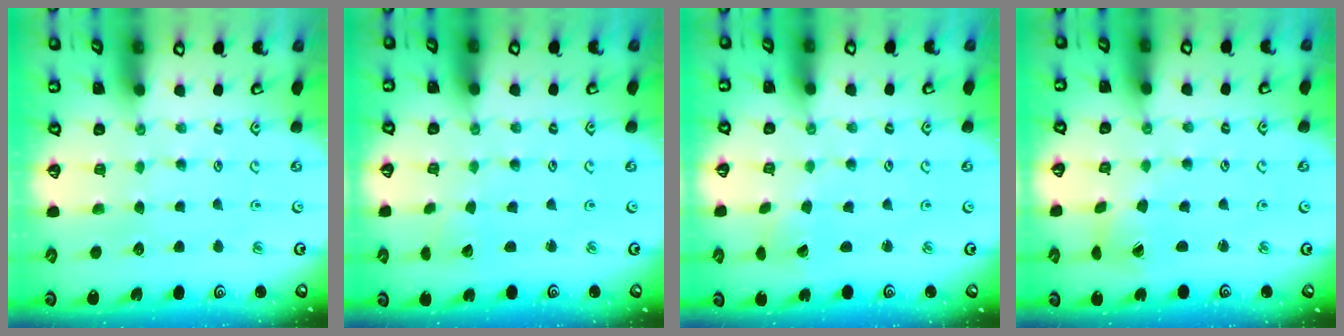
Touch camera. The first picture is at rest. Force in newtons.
{"total": 1.8, "press": 1.8, "slide": 0.0}
{"total": 0.6, "press": 0.6, "slide": 0.1}
{"total": 3.0, "press": 3.0, "slide": 0.2}